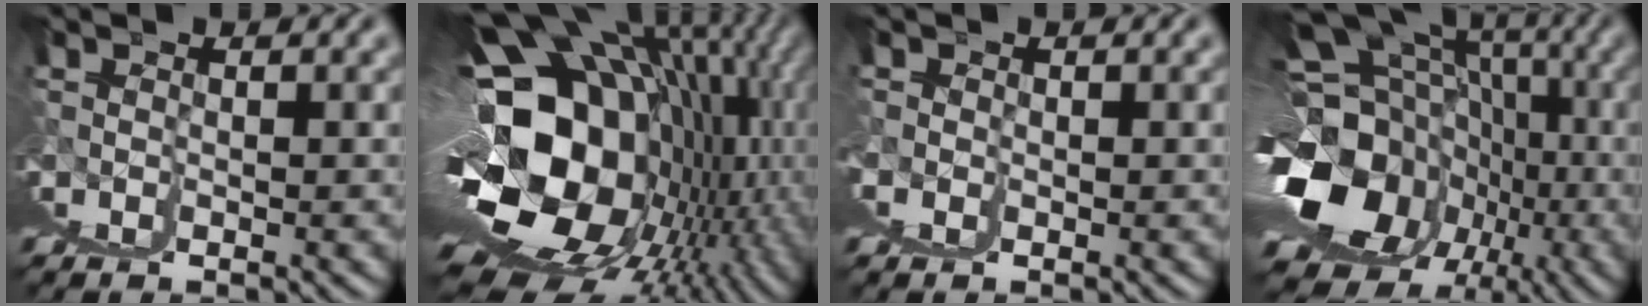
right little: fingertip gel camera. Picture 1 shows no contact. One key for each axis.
{"total": 21.6, "fx": 1.6, "fy": 9.9, "fz": 19.1, "tx": -0.220, "ty": -0.005, "tz": 0.051}
{"total": 1.2, "fx": 0.9, "fy": 0.8, "fz": -0.1, "tx": 0.001, "ty": -0.001, "tz": 0.015}
{"total": 14.7, "fx": -1.1, "fy": 7.6, "fz": 12.6, "tx": -0.172, "ty": -0.036, "tz": 0.019}